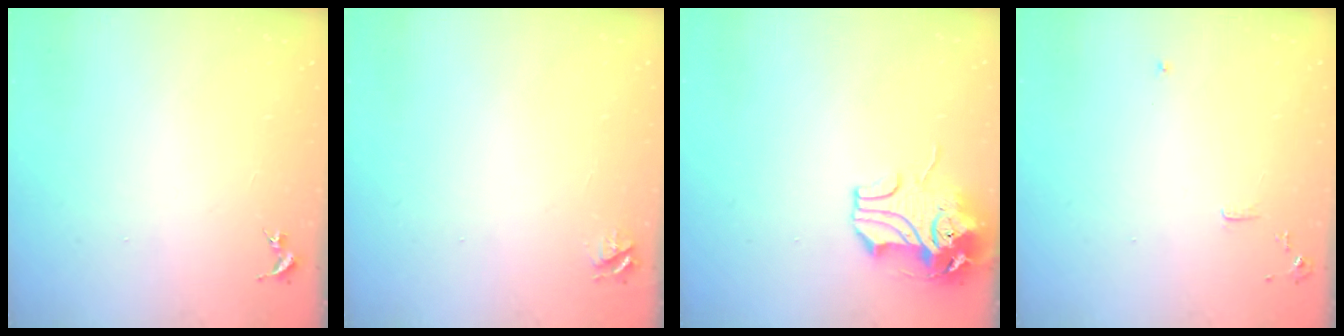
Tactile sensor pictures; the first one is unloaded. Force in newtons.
{"total": 4.2, "press": 4.1, "slide": 0.5}
{"total": 10.6, "press": 10.5, "slide": 1.9}
{"total": 6.0, "press": 6.0, "slide": 0.7}